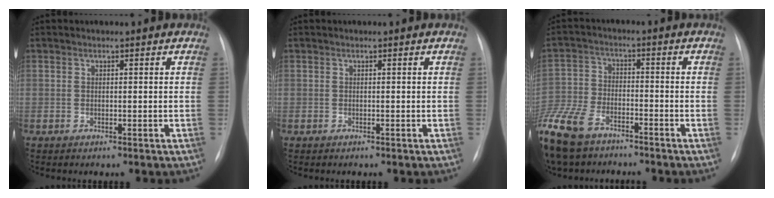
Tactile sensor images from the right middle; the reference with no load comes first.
{"total": 0.0}
{"total": 14.7, "force": [-10.4, 6.8, 7.7], "torque": [-0.198, -0.029, -0.195]}